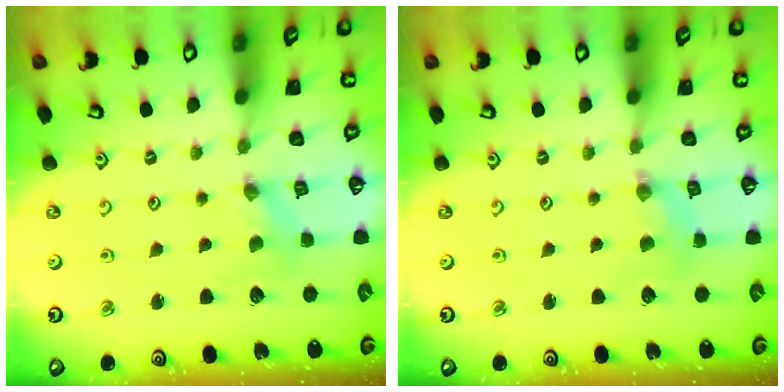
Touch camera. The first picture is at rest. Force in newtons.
{"total": 2.3, "press": 2.2, "slide": 0.3}